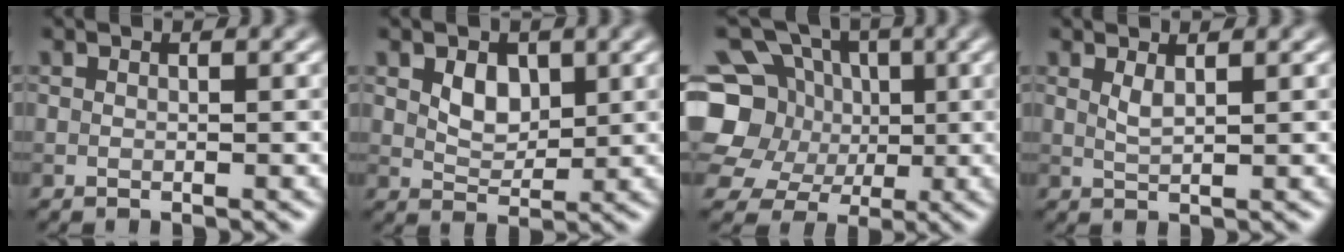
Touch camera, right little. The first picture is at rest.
{"total": 2.7, "force": [0.9, 1.8, 1.7], "torque": [-0.034, -0.004, 0.019]}
{"total": 9.9, "force": [0.6, 8.8, 4.6], "torque": [-0.105, 0.005, -0.017]}
{"total": 1.2, "force": [0.7, 0.3, 1.0], "torque": [-0.022, -0.001, 0.014]}